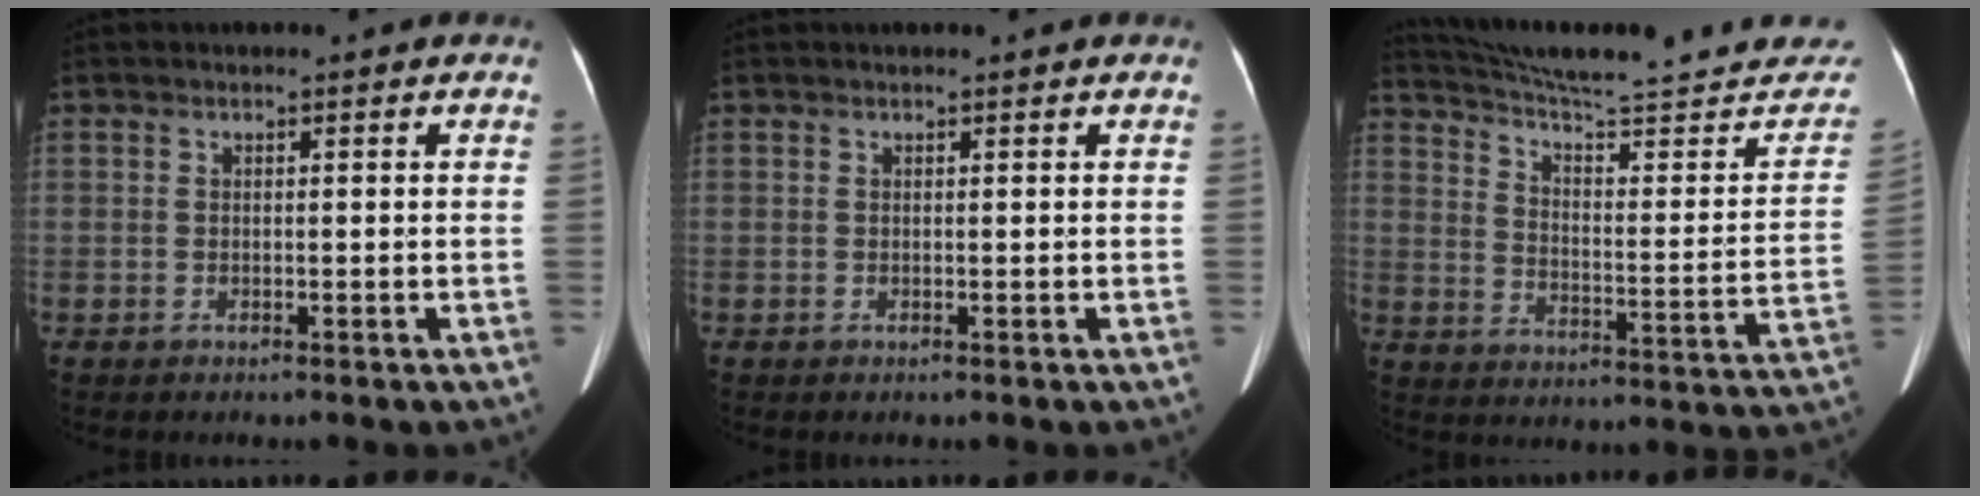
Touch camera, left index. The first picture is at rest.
{"total": 1.0, "force": [0.9, 0.1, 0.3], "torque": [-0.006, 0.016, 0.013]}
{"total": 27.5, "force": [25.4, 2.3, 10.5], "torque": [-0.149, -0.076, 0.332]}